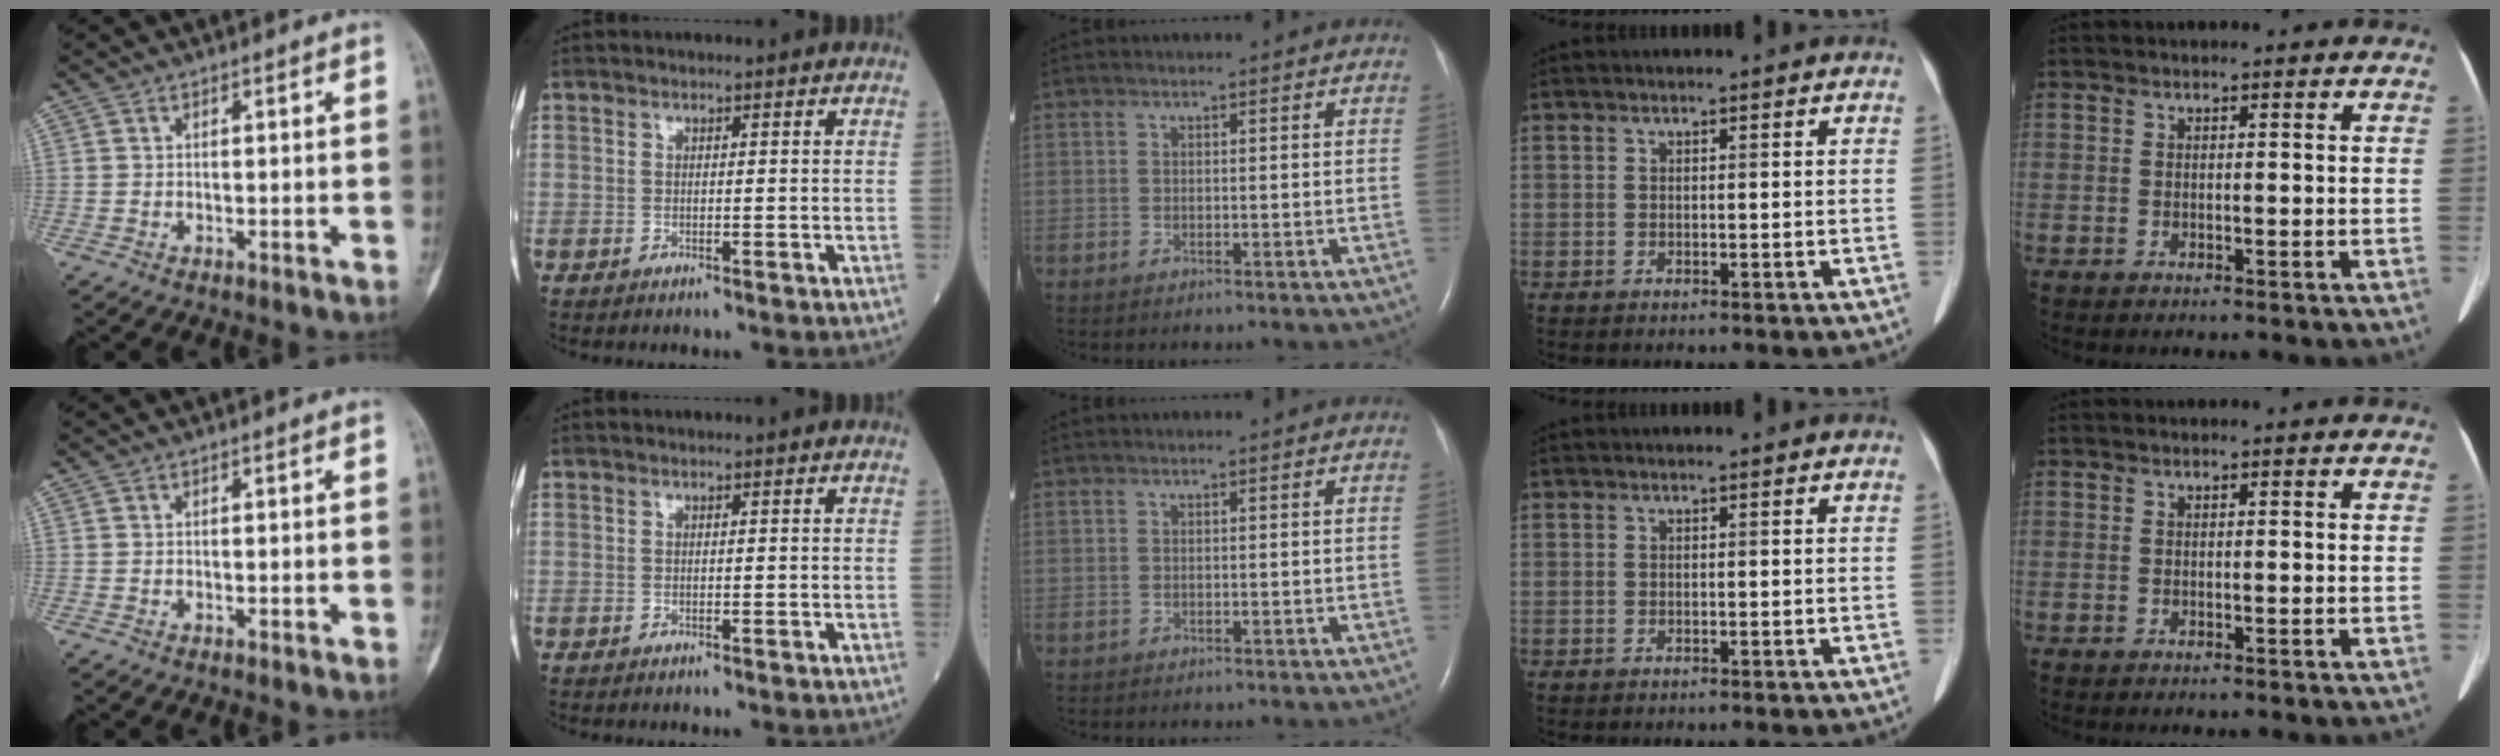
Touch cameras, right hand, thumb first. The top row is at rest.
{}